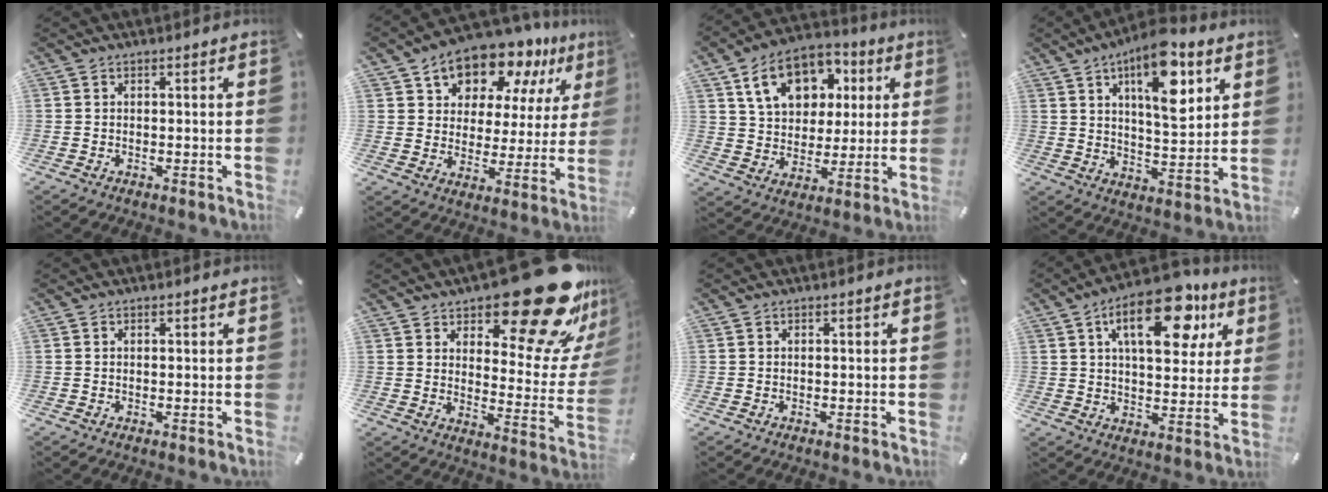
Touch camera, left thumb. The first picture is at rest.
{"total": 13.0, "force": [10.5, 7.0, 3.0], "torque": [-0.058, -0.093, 0.189]}
{"total": 14.5, "force": [6.5, 10.8, 7.2], "torque": [-0.127, -0.012, 0.124]}
{"total": 14.8, "force": [7.7, 6.0, 11.1], "torque": [-0.172, -0.030, 0.127]}
{"total": 0.0}
{"total": 27.0, "force": [19.1, 9.9, 16.3], "torque": [-0.190, -0.136, 0.308]}
{"total": 0.0}
{"total": 19.0, "force": [9.3, 9.4, 13.6], "torque": [-0.201, -0.029, 0.150]}